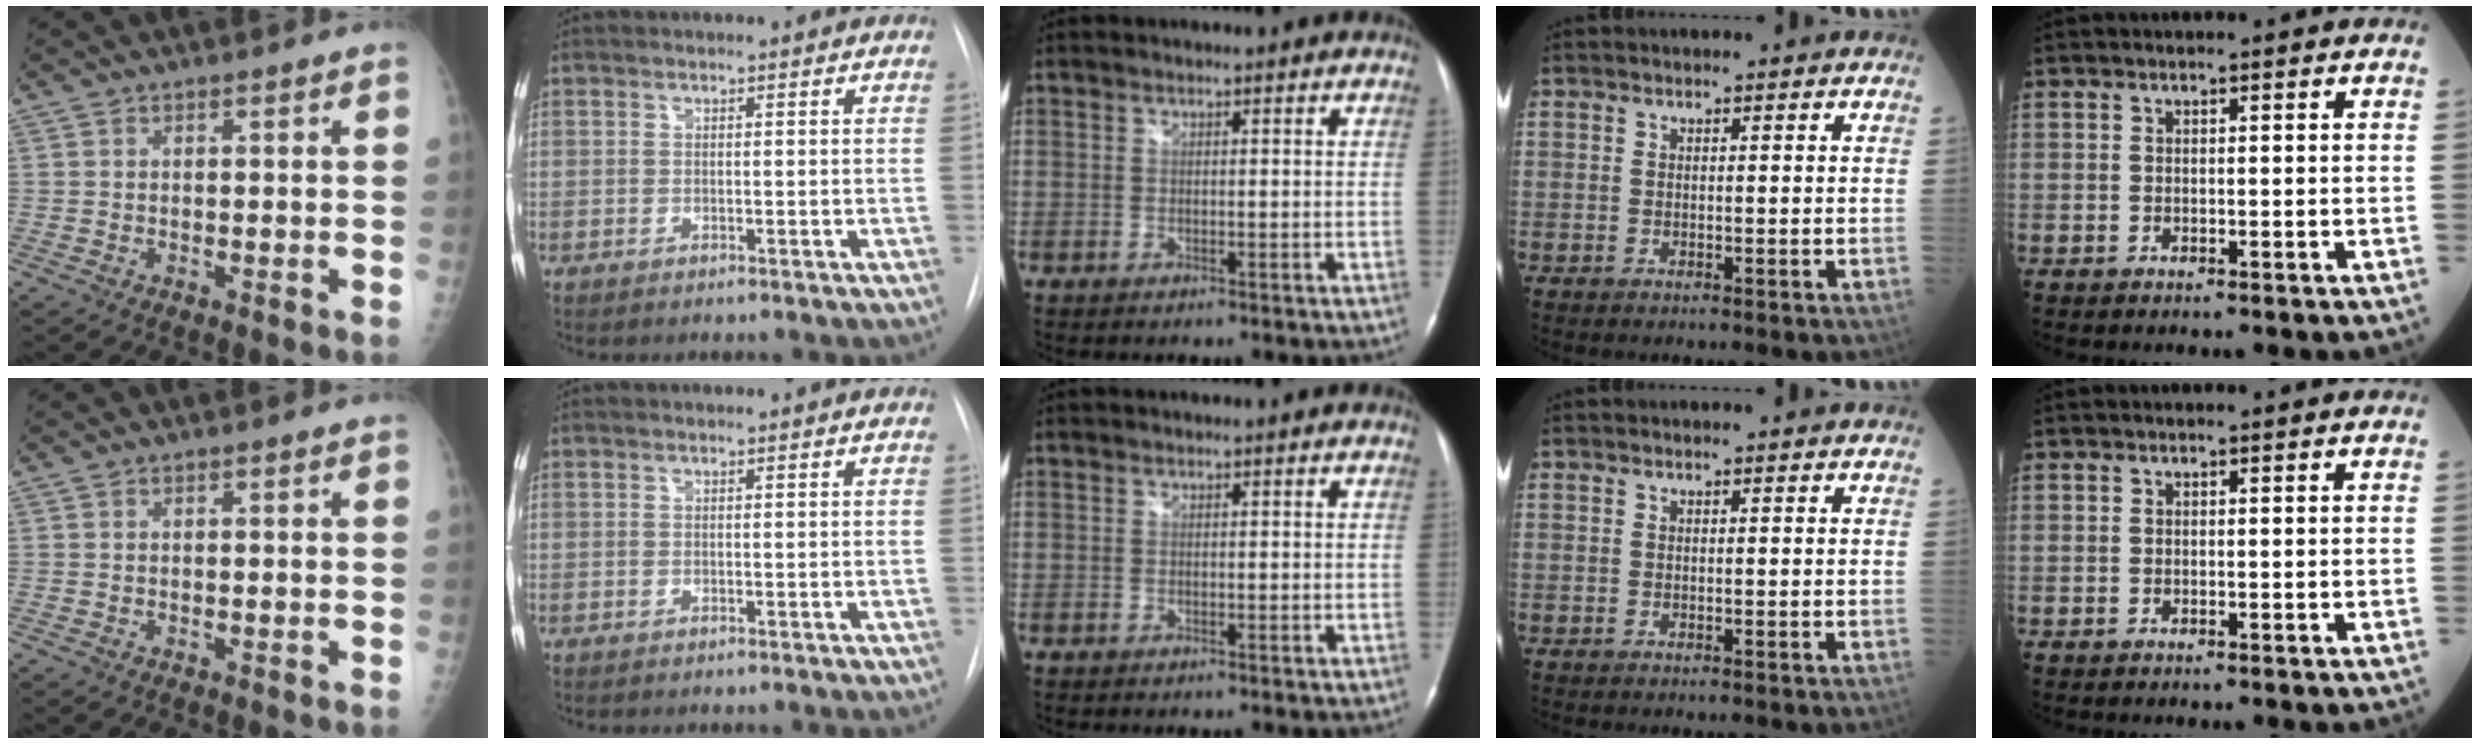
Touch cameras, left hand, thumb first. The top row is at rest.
{}